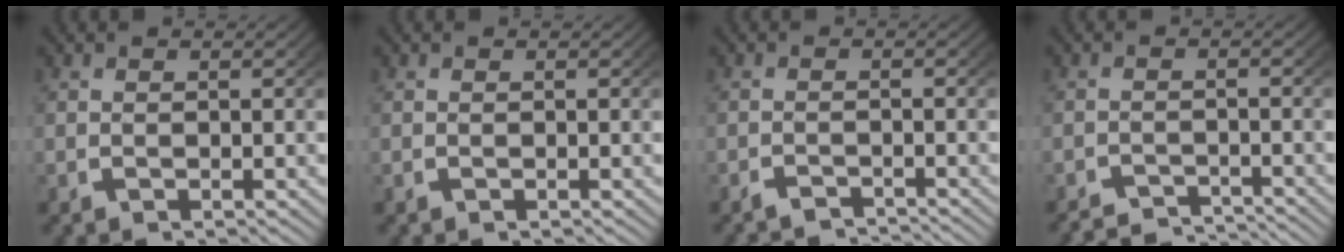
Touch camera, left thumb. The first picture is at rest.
{"total": 0.0}
{"total": 2.2, "force": [-2.2, 0.4, 0.3], "torque": [-0.005, -0.011, -0.038]}
{"total": 4.2, "force": [-4.1, 0.9, 0.8], "torque": [-0.004, -0.018, -0.067]}